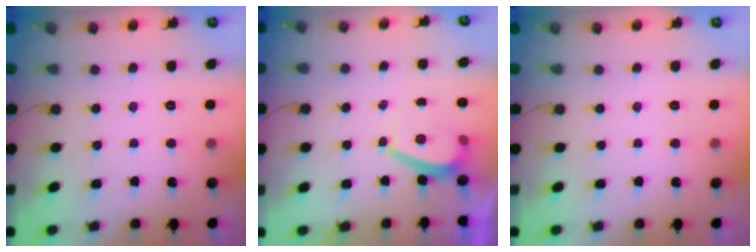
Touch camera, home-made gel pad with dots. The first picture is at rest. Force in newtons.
{"total": 1.2, "press": 1.1, "slide": 0.5}
{"total": 0.0}